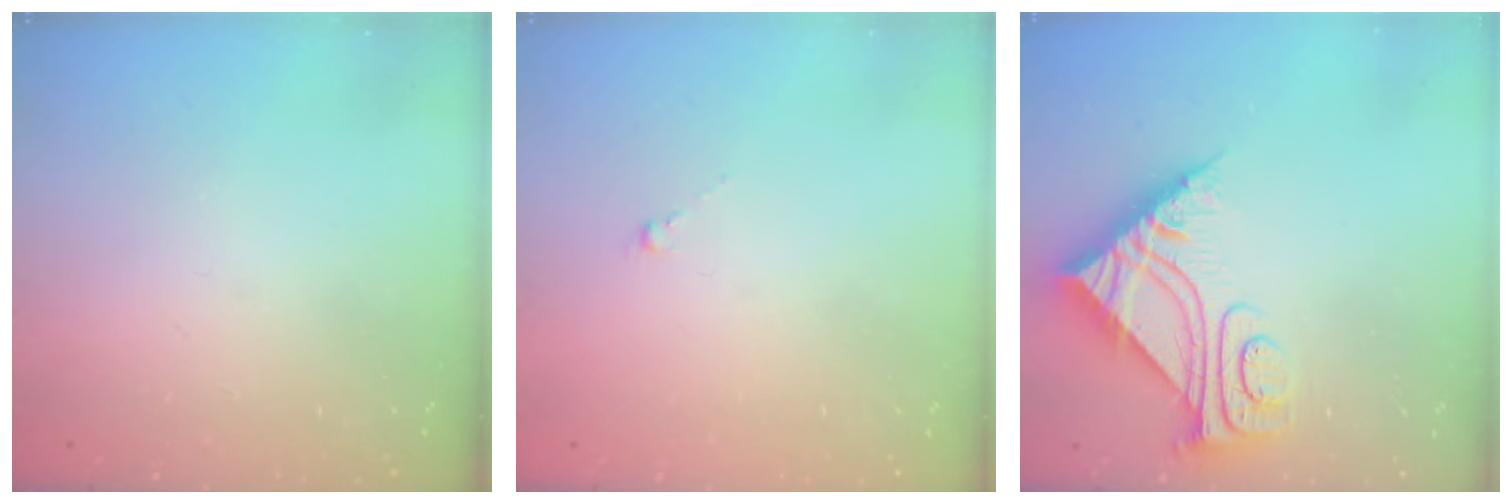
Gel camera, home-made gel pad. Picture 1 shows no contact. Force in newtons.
{"total": 0.6, "press": 0.4, "slide": 0.4}
{"total": 8.9, "press": 8.8, "slide": 0.7}